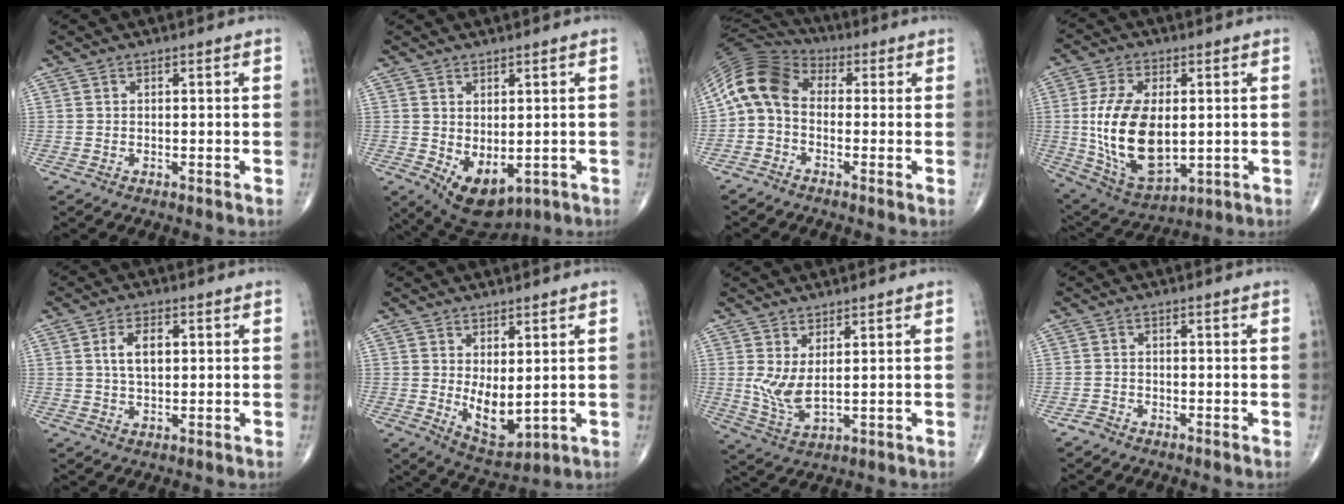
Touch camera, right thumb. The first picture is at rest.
{"total": 8.5, "force": [-1.7, 4.8, 6.8], "torque": [-0.092, -0.003, -0.001]}
{"total": 10.2, "force": [-0.2, 7.2, 7.2], "torque": [-0.135, 0.032, -0.026]}
{"total": 17.9, "force": [0.1, 9.8, 15.0], "torque": [-0.284, -0.013, 0.021]}
{"total": 5.5, "force": [1.2, 3.0, 4.4], "torque": [-0.079, 0.001, 0.020]}
{"total": 7.7, "force": [0.5, 3.8, 6.6], "torque": [-0.089, -0.022, 0.028]}
{"total": 6.1, "force": [1.3, 2.4, 5.5], "torque": [-0.120, -0.021, 0.037]}
{"total": 1.5, "force": [-1.2, 0.8, 0.1], "torque": [-0.005, 0.002, -0.027]}